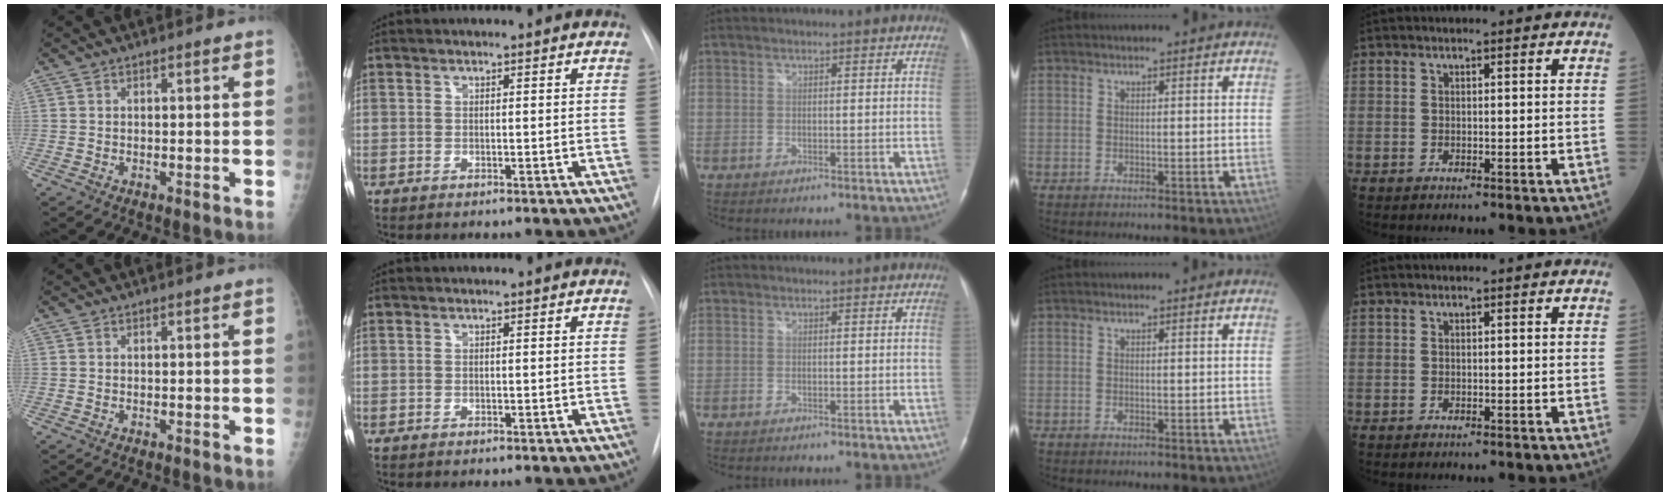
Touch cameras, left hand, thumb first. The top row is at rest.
{}